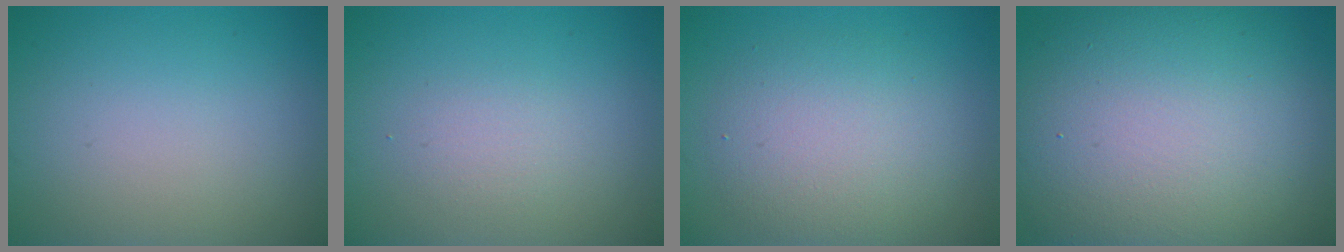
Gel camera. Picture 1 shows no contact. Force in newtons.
{"total": 1.4, "press": 1.3, "slide": 0.1}
{"total": 4.8, "press": 4.8, "slide": 0.1}
{"total": 16.9, "press": 16.8, "slide": 1.0}